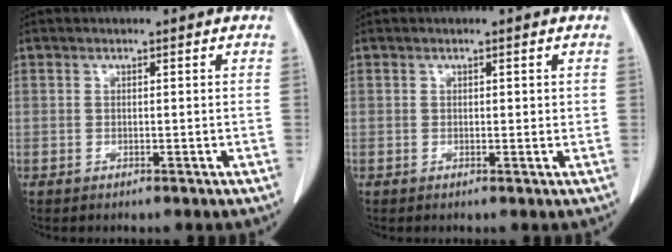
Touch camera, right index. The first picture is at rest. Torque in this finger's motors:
{"motor_torque": [-0.02, 0.04, -0.05, -0.01]}